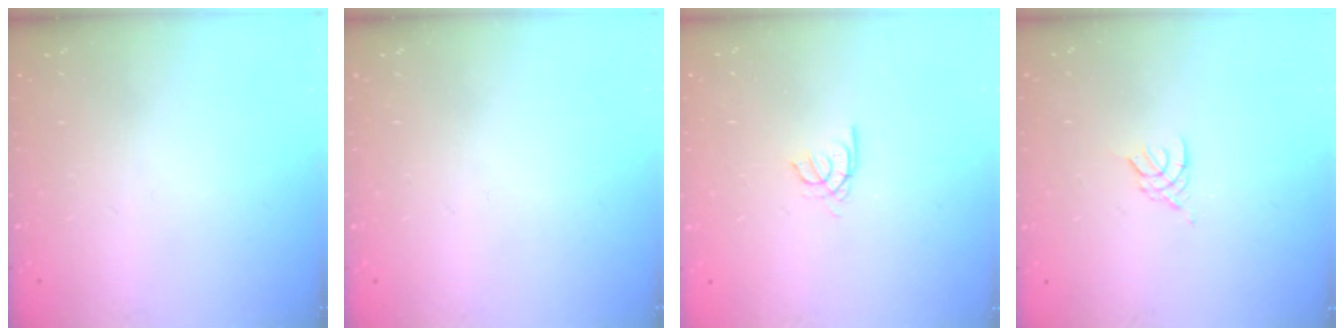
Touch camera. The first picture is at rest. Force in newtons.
{"total": 0.0}
{"total": 2.6, "press": 2.6, "slide": 0.4}
{"total": 2.4, "press": 2.3, "slide": 0.5}